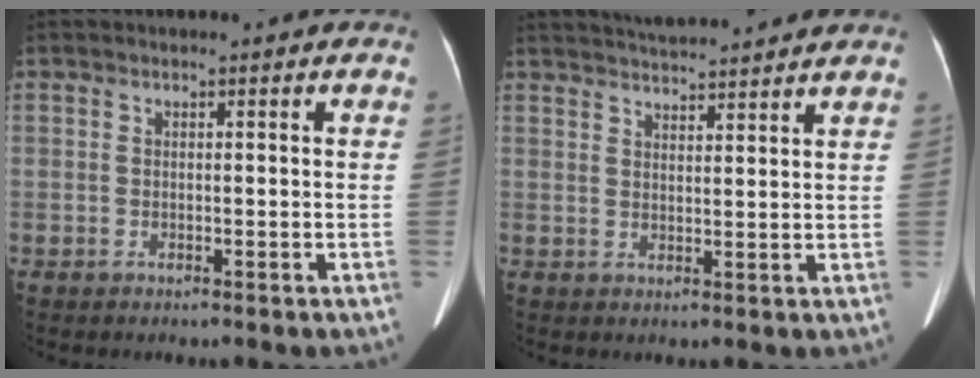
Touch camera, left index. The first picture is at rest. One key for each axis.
{"total": 9.3, "fx": 8.9, "fy": 0.0, "fz": 2.9, "tx": -0.054, "ty": 0.026, "tz": 0.126}